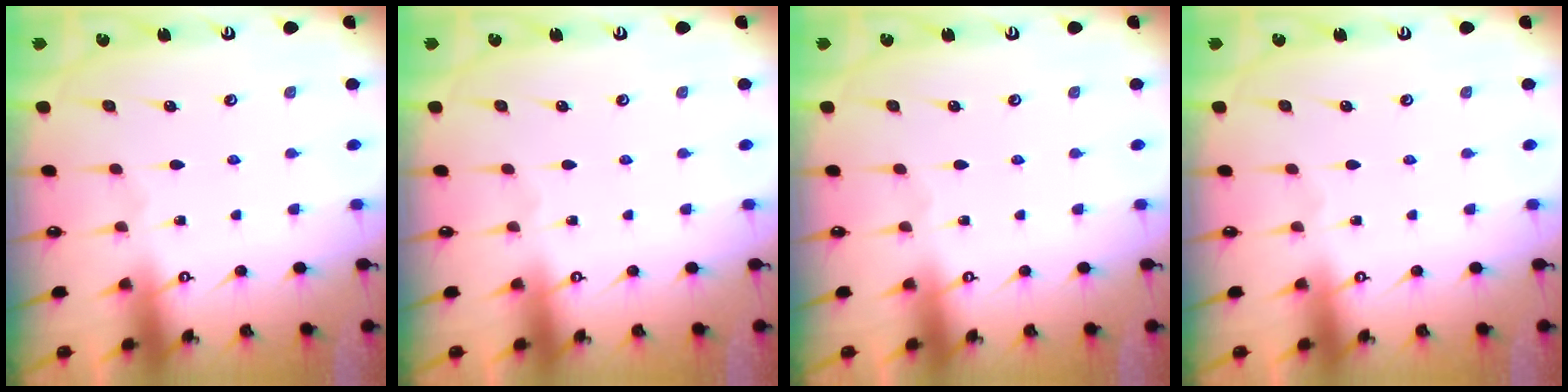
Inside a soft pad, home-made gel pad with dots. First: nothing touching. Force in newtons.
{"total": 0.0}
{"total": 0.0}
{"total": 0.0}